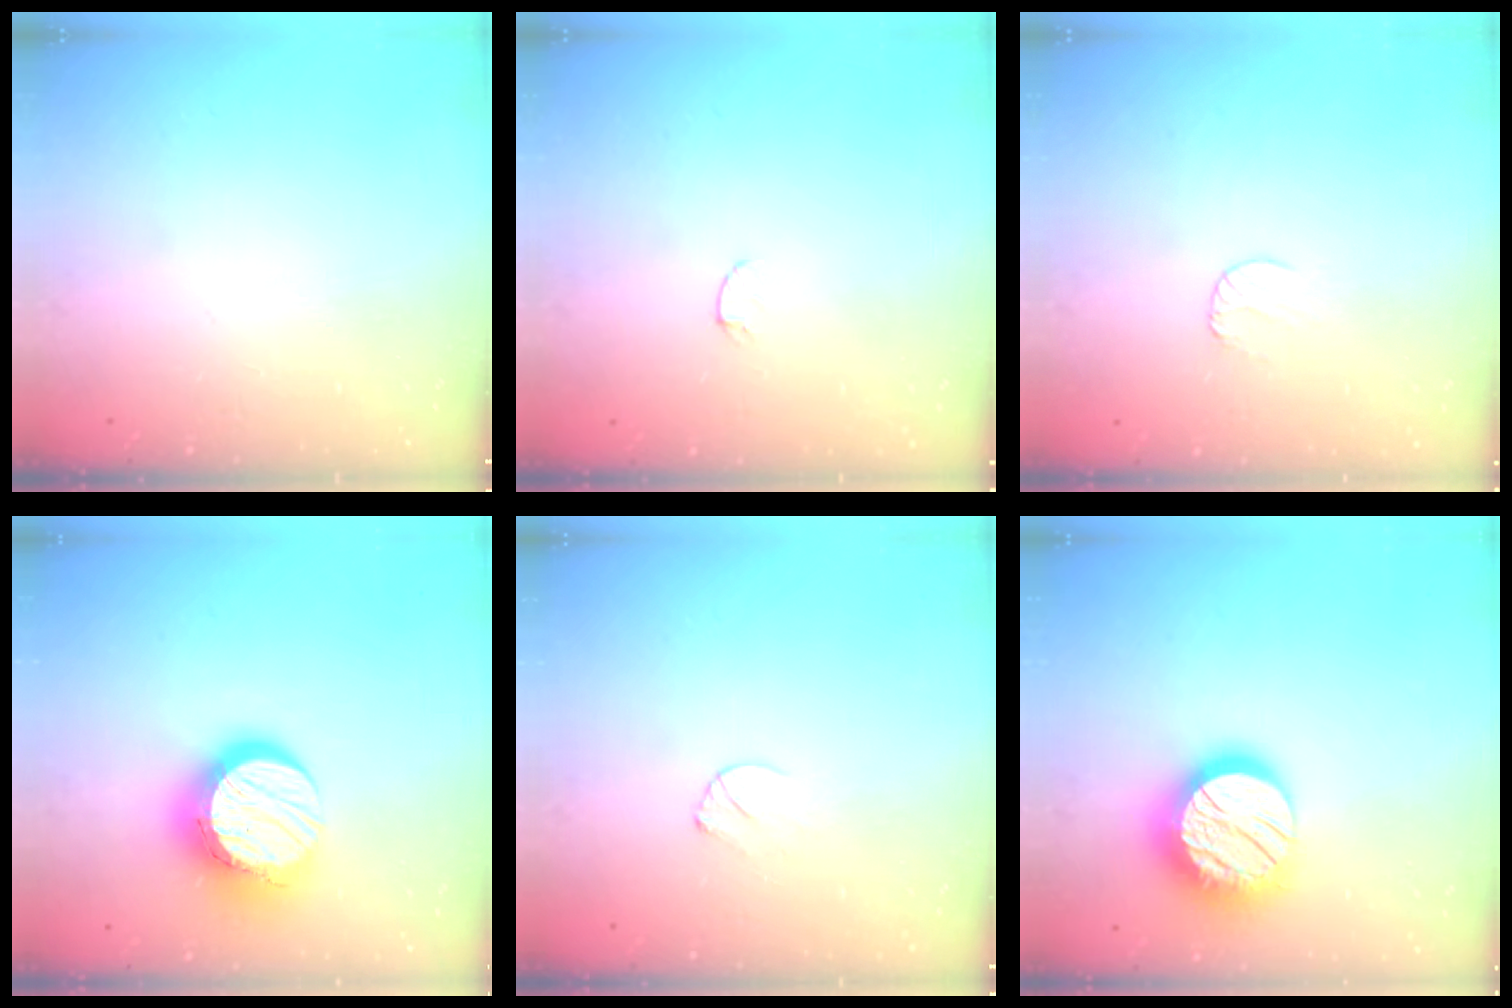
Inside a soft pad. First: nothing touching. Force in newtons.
{"total": 2.9, "press": 2.9, "slide": 0.3}
{"total": 4.8, "press": 4.8, "slide": 0.5}
{"total": 15.1, "press": 15.0, "slide": 1.7}
{"total": 4.7, "press": 4.7, "slide": 0.3}
{"total": 19.0, "press": 18.9, "slide": 0.9}